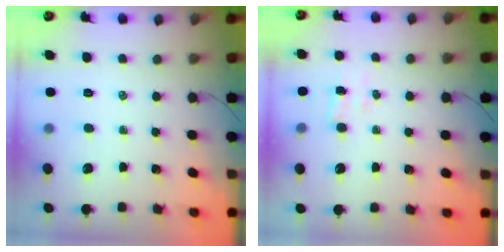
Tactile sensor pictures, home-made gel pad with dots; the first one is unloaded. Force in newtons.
{"total": 2.5, "press": 2.3, "slide": 0.8}